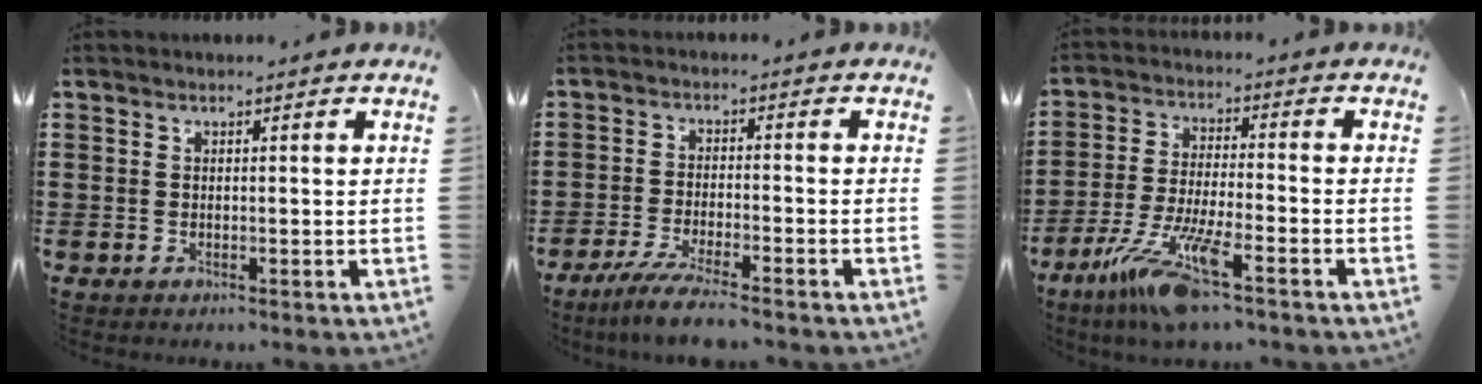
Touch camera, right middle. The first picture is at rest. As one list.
[{"total": 5.2, "force": [-4.5, -0.1, 2.6], "torque": [-0.064, -0.019, -0.087]}, {"total": 10.2, "force": [-6.8, 0.8, 7.6], "torque": [-0.171, -0.018, -0.136]}]